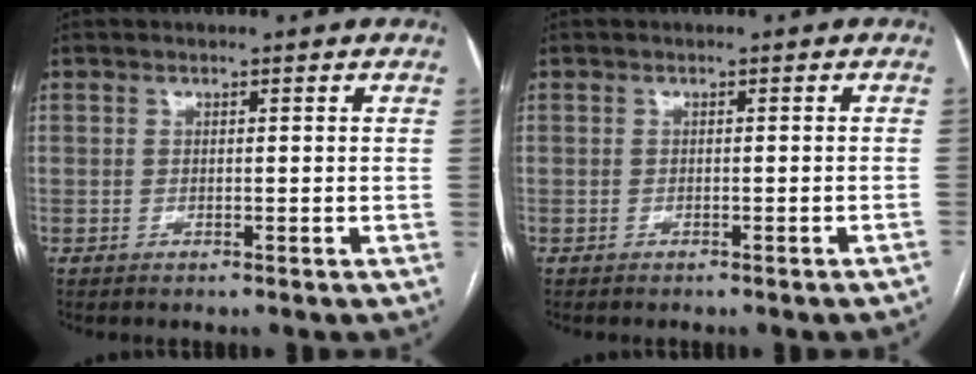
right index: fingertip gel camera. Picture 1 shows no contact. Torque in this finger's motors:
{"motor_torque": [-0.04, -0.43, -0.02, 0.00]}